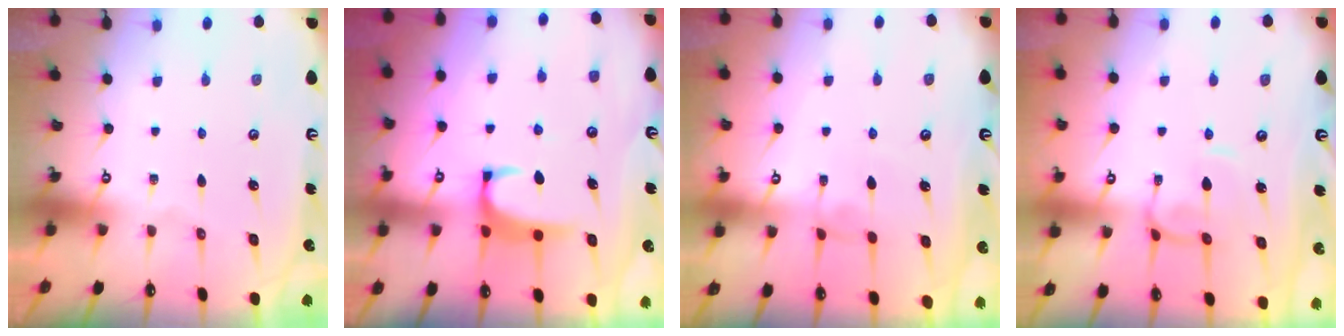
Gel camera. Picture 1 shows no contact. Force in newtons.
{"total": 2.2, "press": 2.2, "slide": 0.3}
{"total": 1.8, "press": 1.7, "slide": 0.5}
{"total": 1.4, "press": 1.3, "slide": 0.4}